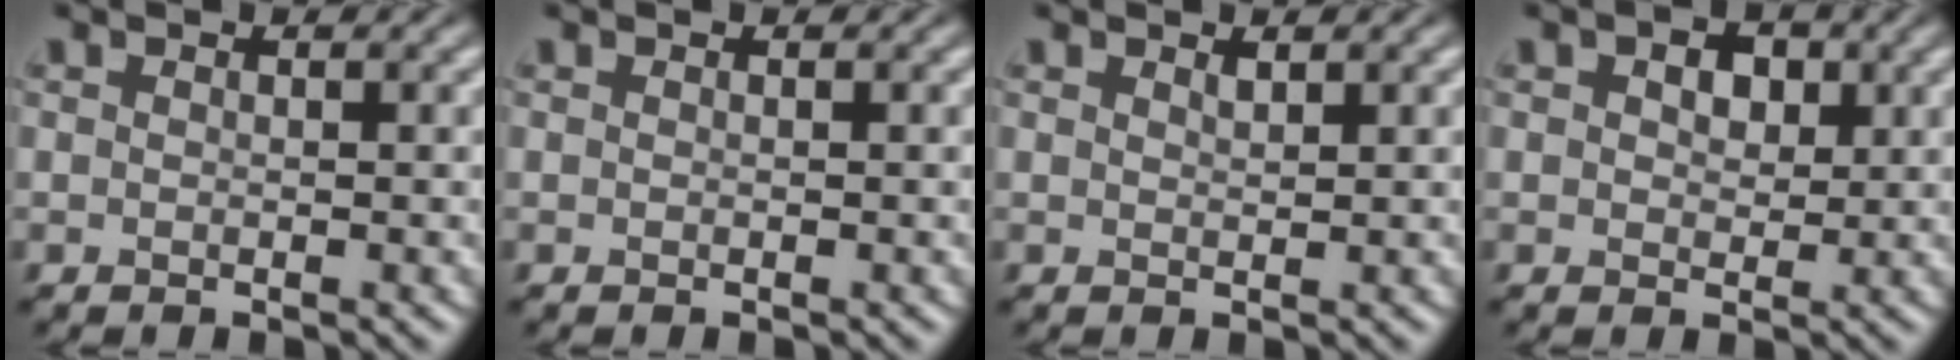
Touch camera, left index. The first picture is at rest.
{"total": 0.0}
{"total": 0.6, "force": [0.6, 0.1, 0.3], "torque": [-0.004, -0.003, 0.012]}
{"total": 3.0, "force": [1.2, 2.0, 1.9], "torque": [-0.026, 0.003, 0.012]}